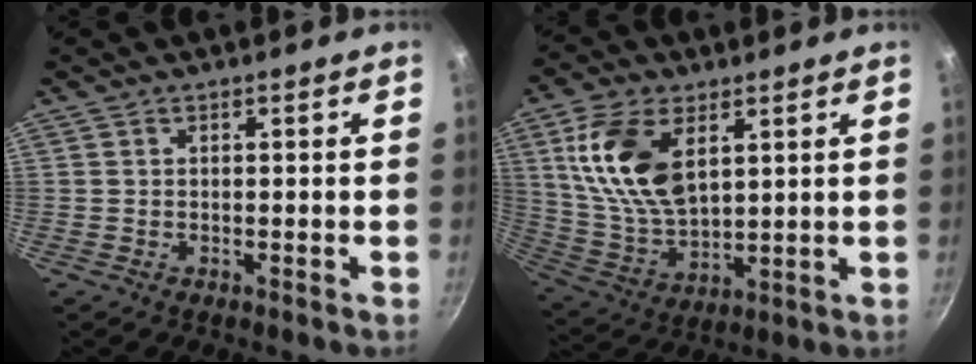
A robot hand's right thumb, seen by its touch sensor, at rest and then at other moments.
{"total": 15.8, "force": [5.5, 8.9, 11.9], "torque": [-0.216, -0.021, 0.118]}